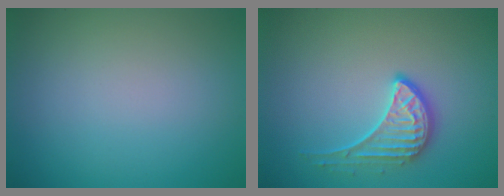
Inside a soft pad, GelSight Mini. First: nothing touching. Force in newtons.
{"total": 2.7, "press": 2.2, "slide": 1.6}